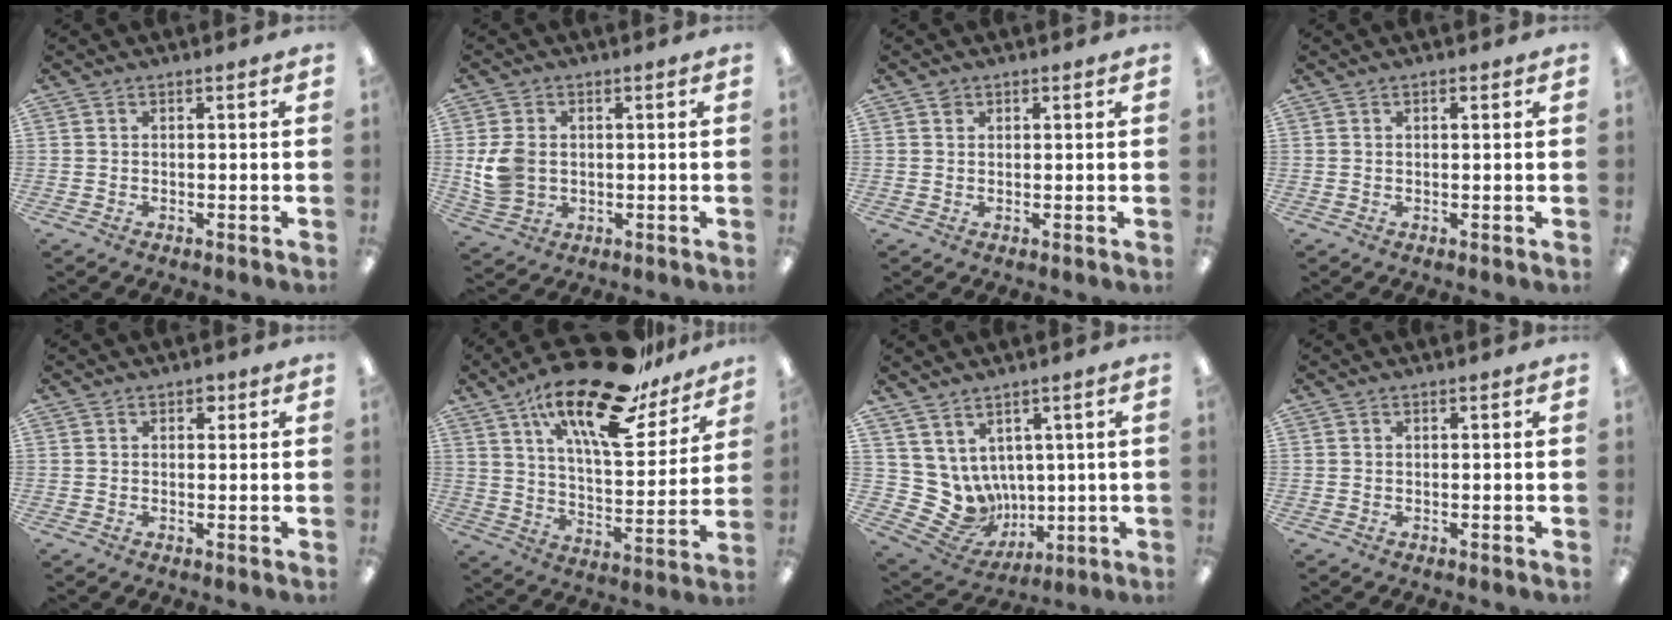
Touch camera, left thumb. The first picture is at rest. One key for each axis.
{"total": 7.6, "fx": 0.4, "fy": 6.0, "fz": 4.7, "tx": -0.105, "ty": 0.006, "tz": 0.009}
{"total": 1.0, "fx": 0.6, "fy": 0.7, "fz": 0.2, "tx": -0.005, "ty": 0.002, "tz": 0.012}
{"total": 0.7, "fx": 0.4, "fy": 0.2, "fz": 0.5, "tx": -0.010, "ty": 0.002, "tz": 0.008}
{"total": 1.7, "fx": 0.9, "fy": 1.2, "fz": 0.8, "tx": -0.001, "ty": -0.002, "tz": 0.012}
{"total": 25.3, "fx": 16.9, "fy": 9.0, "fz": 16.5, "tx": -0.265, "ty": -0.097, "tz": 0.280}
{"total": 7.9, "fx": 2.3, "fy": 7.3, "fz": 1.9, "tx": -0.076, "ty": -0.039, "tz": 0.055}
{"total": 0.0}